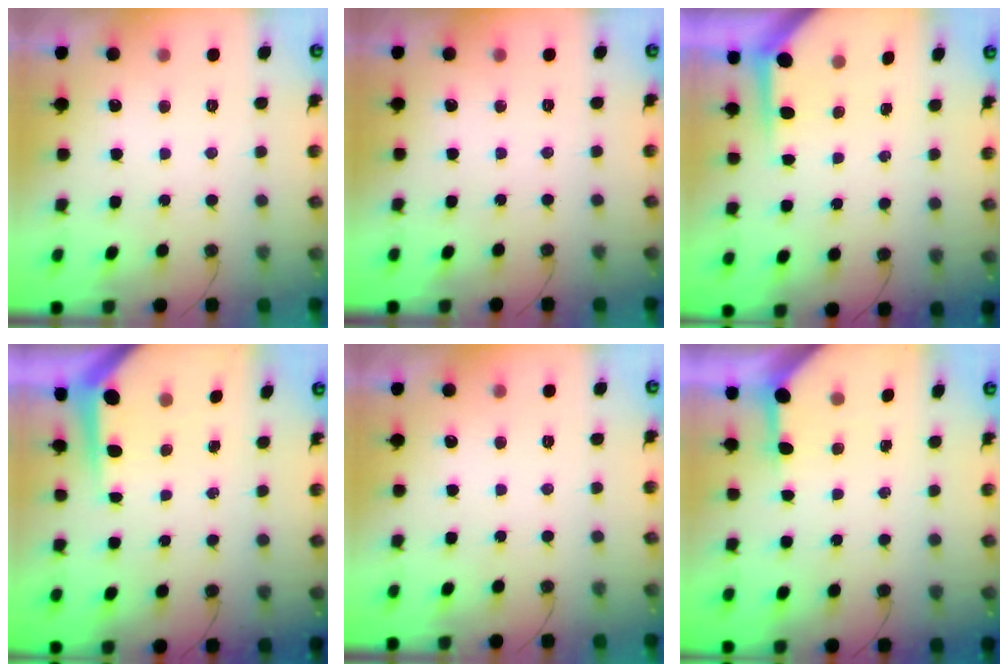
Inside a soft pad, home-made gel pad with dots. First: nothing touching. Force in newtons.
{"total": 0.0}
{"total": 3.8, "press": 3.8, "slide": 0.4}
{"total": 5.0, "press": 5.0, "slide": 0.5}
{"total": 0.0}
{"total": 3.6, "press": 3.6, "slide": 0.4}